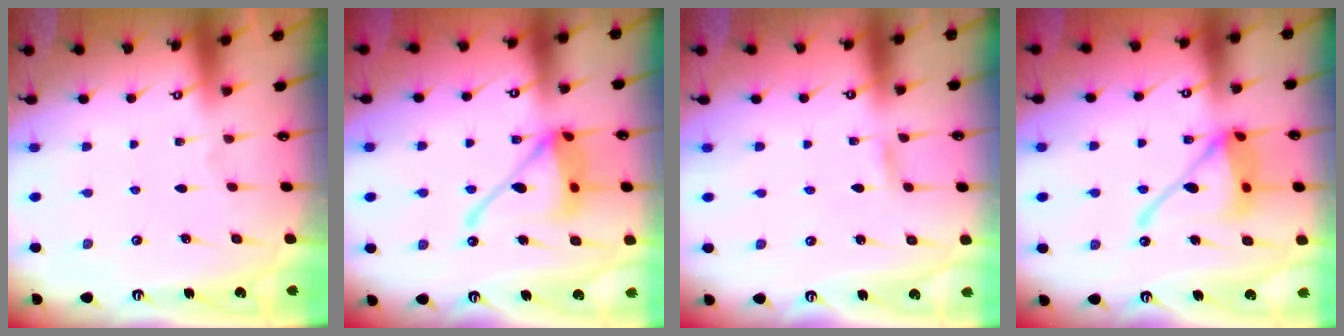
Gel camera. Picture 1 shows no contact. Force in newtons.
{"total": 15.6, "press": 15.6, "slide": 1.6}
{"total": 1.9, "press": 1.9, "slide": 0.1}
{"total": 15.6, "press": 15.6, "slide": 1.6}